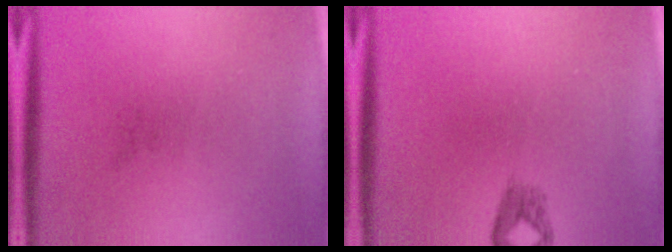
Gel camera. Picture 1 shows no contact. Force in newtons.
{"total": 1.4}